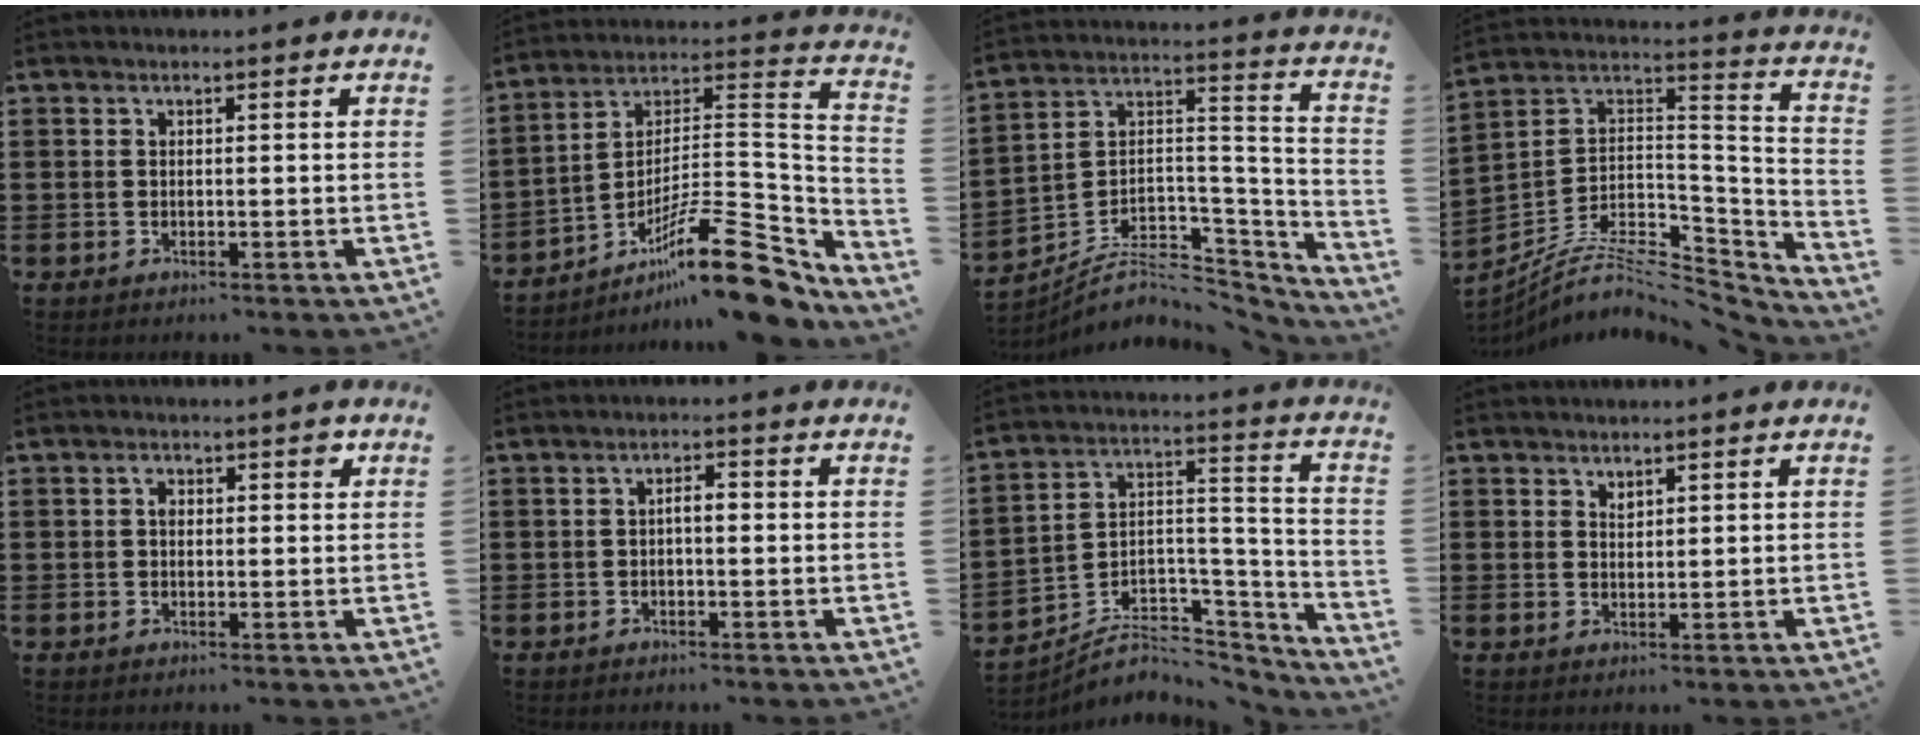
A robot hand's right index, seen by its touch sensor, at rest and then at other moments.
{"total": 16.9, "force": [-11.0, 4.5, 12.1], "torque": [-0.177, 0.037, -0.191]}
{"total": 7.0, "force": [-4.7, 4.5, 2.7], "torque": [-0.056, 0.004, -0.085]}
{"total": 8.6, "force": [-6.5, 3.3, 4.6], "torque": [-0.084, 0.006, -0.124]}
{"total": 2.2, "force": [0.5, 1.4, 1.6], "torque": [-0.018, 0.004, 0.004]}
{"total": 1.9, "force": [-0.3, 0.6, 1.8], "torque": [-0.034, 0.003, -0.007]}
{"total": 5.4, "force": [-4.0, 3.5, 0.9], "torque": [-0.018, 0.000, -0.073]}
{"total": 1.3, "force": [1.1, 0.6, 0.2], "torque": [0.002, -0.002, 0.019]}